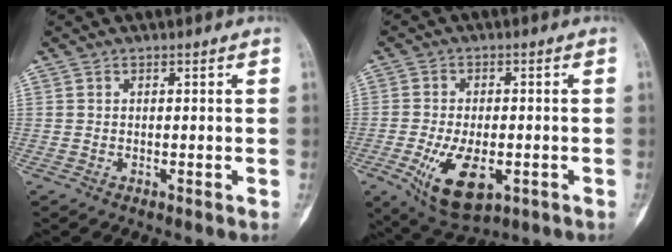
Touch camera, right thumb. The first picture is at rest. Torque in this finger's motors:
{"motor_torque": [-0.09, 0.61, 0.54, 0.30, 0.10]}